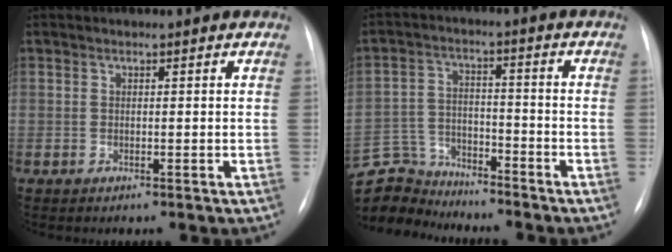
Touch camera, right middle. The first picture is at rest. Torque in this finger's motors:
{"motor_torque": [-0.01, -0.01, -0.02, -0.05]}